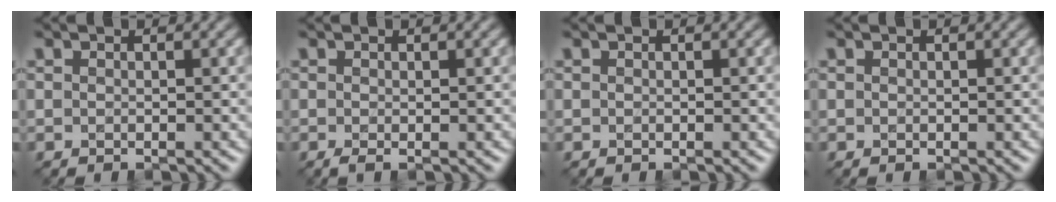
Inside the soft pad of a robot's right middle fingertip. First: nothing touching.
{"total": 0.7, "force": [-0.2, 0.1, 0.7], "torque": [-0.015, -0.006, -0.003]}
{"total": 0.0}
{"total": 0.0}